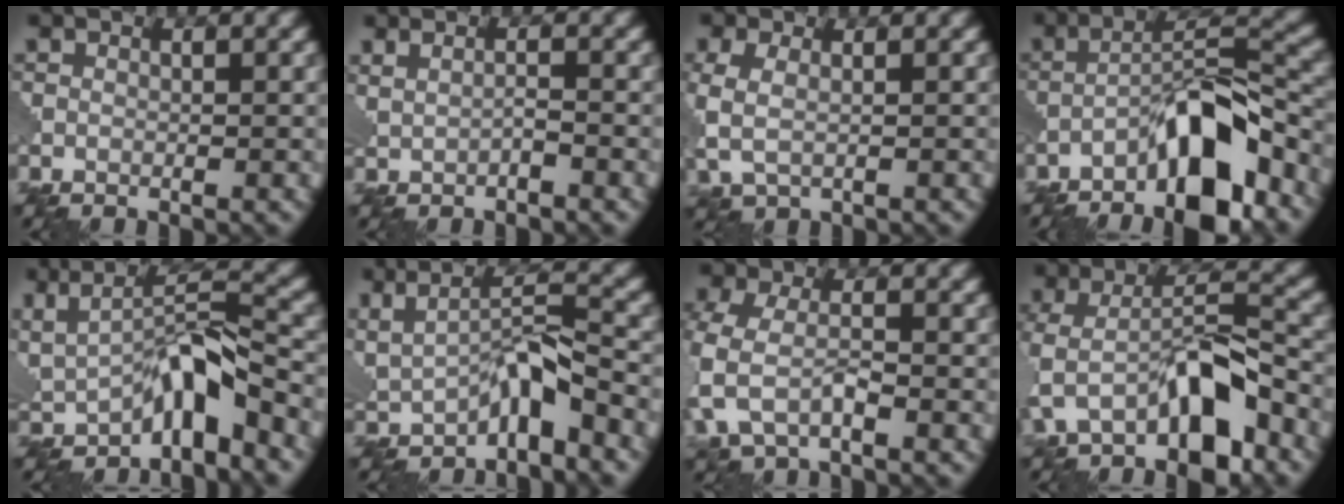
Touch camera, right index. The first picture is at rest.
{"total": 1.0, "force": [-0.1, 0.2, 1.0], "torque": [-0.025, -0.004, 0.001]}
{"total": 3.9, "force": [-0.2, 2.5, 2.9], "torque": [-0.081, -0.006, -0.002]}
{"total": 9.1, "force": [-5.4, 2.6, 6.8], "torque": [-0.103, 0.022, -0.098]}
{"total": 5.9, "force": [-1.7, 1.7, 5.4], "torque": [-0.085, 0.003, -0.032]}
{"total": 4.7, "force": [-1.1, 1.2, 4.4], "torque": [-0.077, 0.001, -0.021]}
{"total": 4.8, "force": [-1.9, 2.6, 3.6], "torque": [-0.097, -0.007, -0.043]}
{"total": 7.5, "force": [-3.4, 3.1, 6.0], "torque": [-0.114, 0.006, -0.069]}